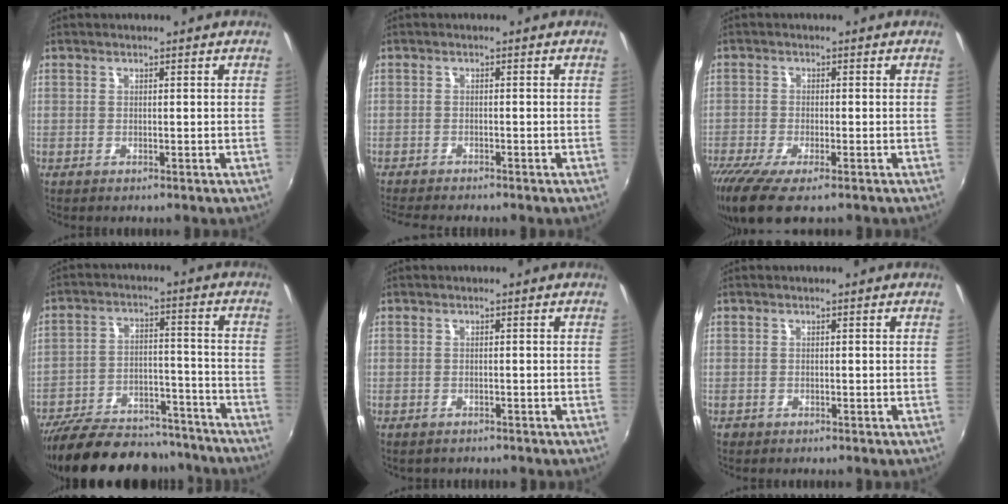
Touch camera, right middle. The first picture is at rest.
{"total": 5.2, "force": [-4.7, 0.3, 2.0], "torque": [-0.049, -0.019, -0.079]}
{"total": 10.0, "force": [-6.7, 2.5, 6.9], "torque": [-0.157, -0.044, -0.120]}
{"total": 26.7, "force": [-22.5, 9.1, 11.0], "torque": [-0.222, 0.003, -0.311]}
{"total": 1.0, "force": [-0.9, 0.4, 0.3], "torque": [-0.010, -0.002, -0.011]}
{"total": 0.7, "force": [-0.4, 0.5, 0.2], "torque": [-0.005, -0.002, -0.008]}